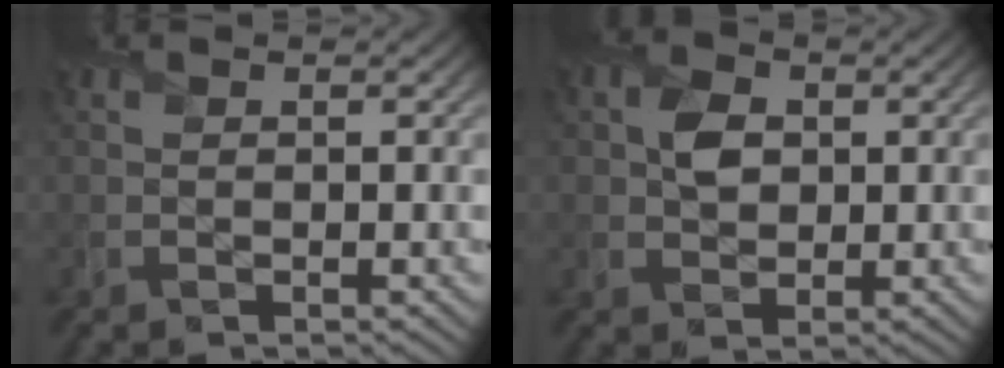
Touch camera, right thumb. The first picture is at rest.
{"total": 3.3, "force": [0.6, 2.7, 1.9], "torque": [-0.041, 0.001, 0.004]}